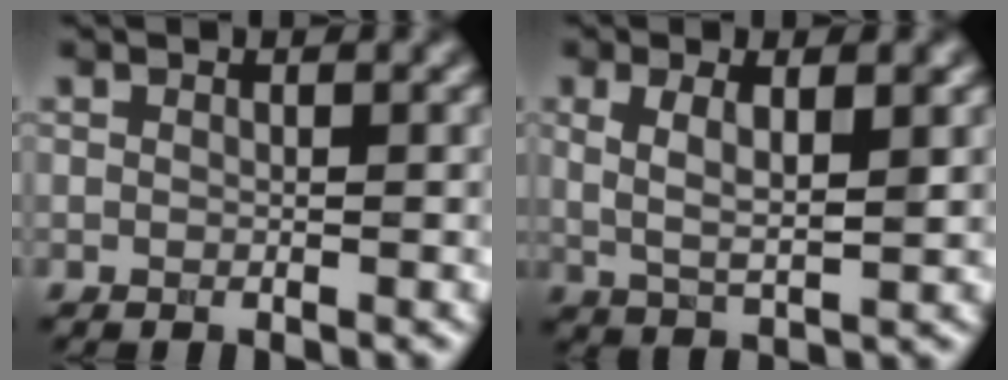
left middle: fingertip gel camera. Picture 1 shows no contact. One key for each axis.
{"total": 3.5, "fx": 1.0, "fy": 1.0, "fz": 3.2, "tx": -0.066, "ty": -0.005, "tz": 0.021}